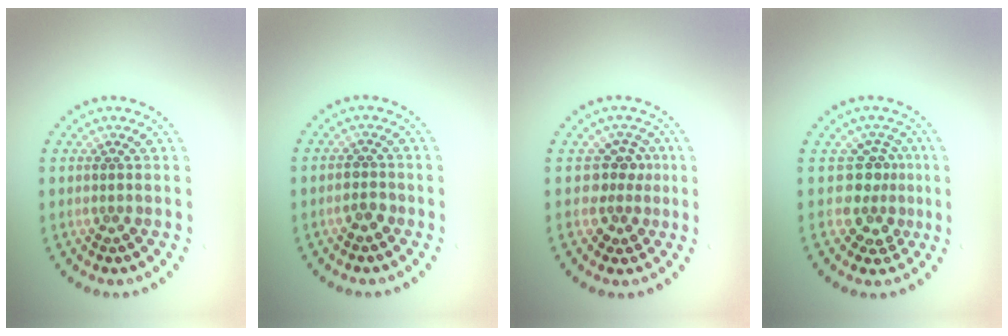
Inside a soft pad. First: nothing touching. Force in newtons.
{"total": 1.3, "press": 1.3, "slide": 0.2}
{"total": 2.5, "press": 1.8, "slide": 1.7}
{"total": 3.0, "press": 2.2, "slide": 2.1}